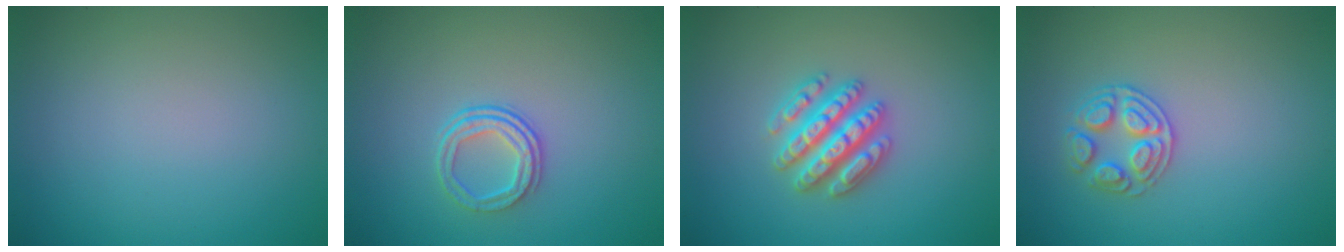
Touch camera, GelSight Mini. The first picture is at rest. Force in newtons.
{"total": 2.4, "press": 1.7, "slide": 1.7}
{"total": 4.8, "press": 4.7, "slide": 0.8}
{"total": 2.6, "press": 2.6, "slide": 0.4}